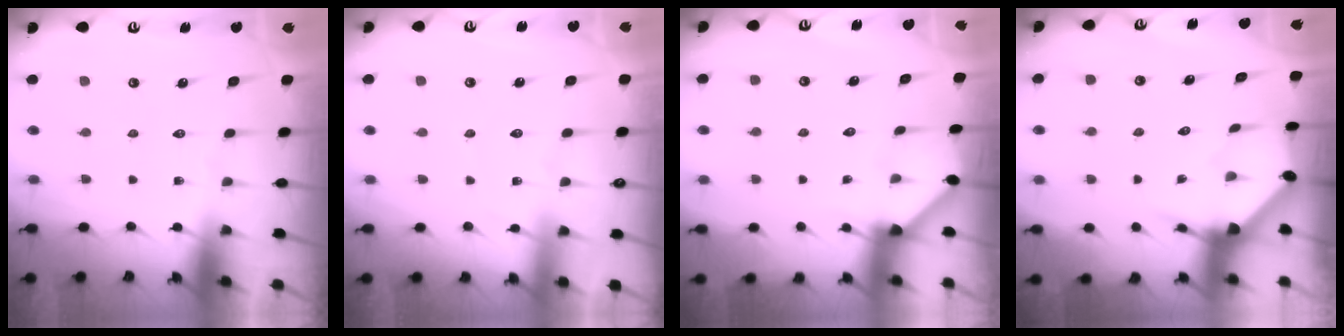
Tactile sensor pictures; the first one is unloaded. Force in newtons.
{"total": 1.9, "press": 1.9, "slide": 0.2}
{"total": 2.6, "press": 2.6, "slide": 0.2}
{"total": 5.2, "press": 5.1, "slide": 0.4}